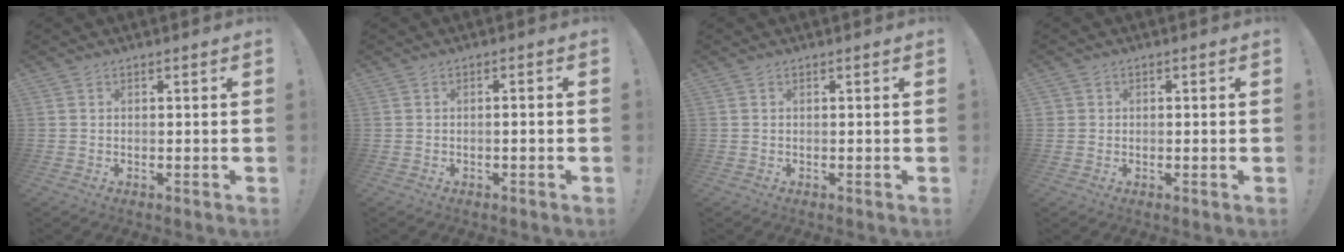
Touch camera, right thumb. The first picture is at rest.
{"total": 1.6, "force": [-1.0, -0.2, 1.3], "torque": [-0.027, 0.005, -0.018]}
{"total": 0.0}
{"total": 1.1, "force": [-0.2, 1.1, 0.3], "torque": [-0.011, 0.005, -0.002]}